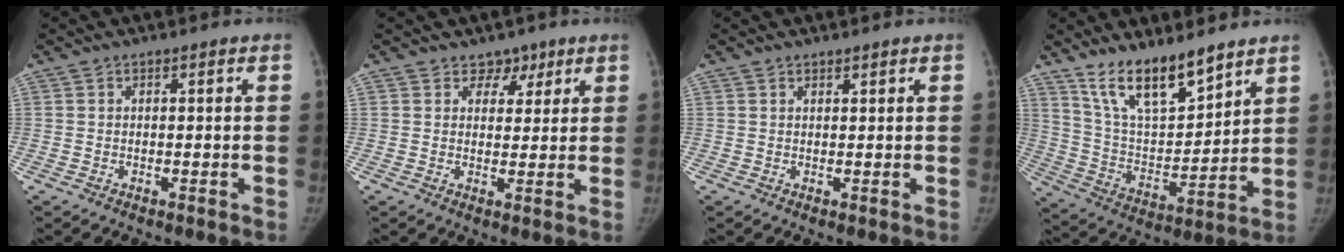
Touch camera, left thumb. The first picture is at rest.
{"total": 3.7, "force": [2.5, 2.6, 0.7], "torque": [0.019, -0.013, 0.034]}
{"total": 0.7, "force": [0.7, 0.1, 0.2], "torque": [-0.003, -0.006, 0.013]}
{"total": 15.1, "force": [11.3, 5.0, 8.5], "torque": [-0.115, -0.072, 0.217]}